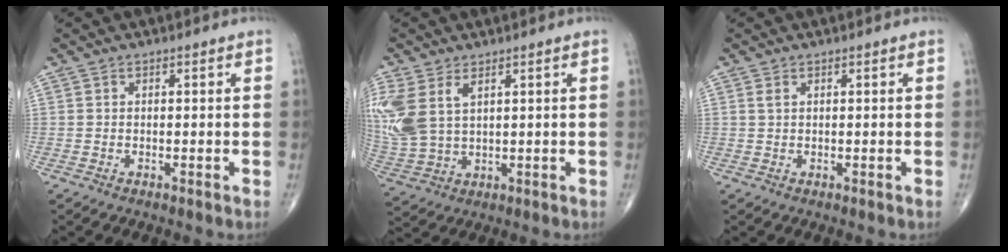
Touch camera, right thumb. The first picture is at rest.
{"total": 13.0, "force": [4.6, 8.0, 9.2], "torque": [-0.240, -0.006, 0.107]}
{"total": 0.9, "force": [0.4, 0.5, 0.6], "torque": [-0.015, 0.007, 0.010]}